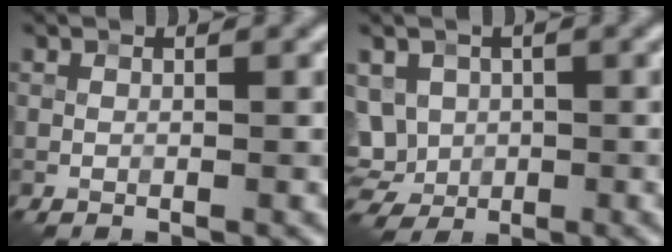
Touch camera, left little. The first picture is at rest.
{"total": 6.8, "force": [0.9, 5.7, 3.6], "torque": [-0.088, 0.018, 0.003]}